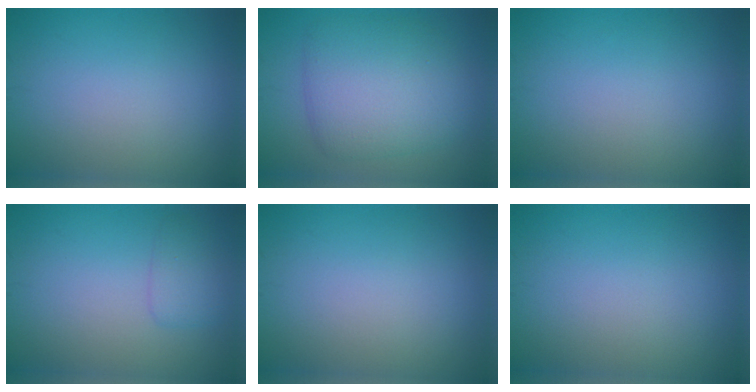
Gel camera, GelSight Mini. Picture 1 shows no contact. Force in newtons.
{"total": 6.4, "press": 6.3, "slide": 0.4}
{"total": 0.0}
{"total": 1.7, "press": 1.7, "slide": 0.1}
{"total": 0.0}
{"total": 0.0}